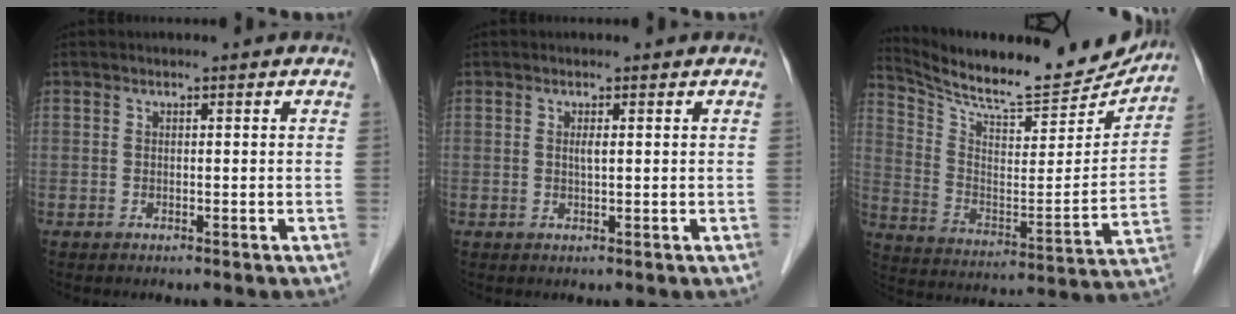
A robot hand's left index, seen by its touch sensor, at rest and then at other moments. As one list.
[{"total": 1.1, "force": [-0.8, 0.0, 0.7], "torque": [-0.016, -0.006, -0.015]}, {"total": 20.4, "force": [18.8, 3.0, 7.1], "torque": [-0.125, -0.053, 0.278]}]